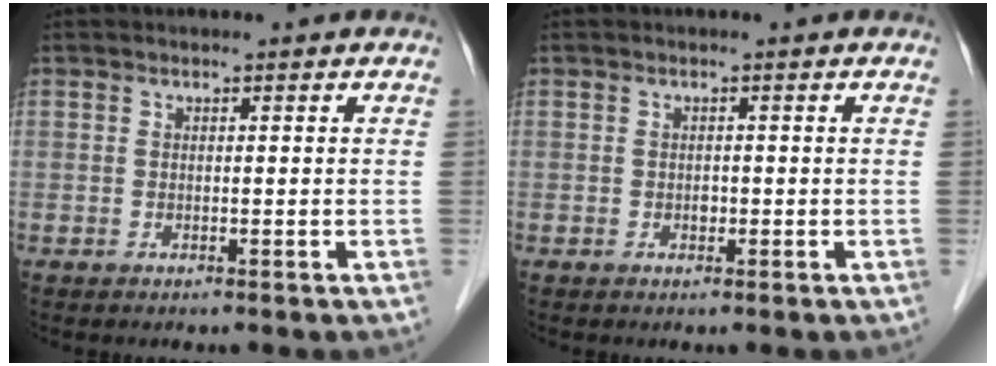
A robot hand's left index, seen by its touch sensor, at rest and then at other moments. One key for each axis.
{"total": 0.7, "fx": -0.4, "fy": 0.5, "fz": 0.3, "tx": -0.008, "ty": -0.002, "tz": -0.008}